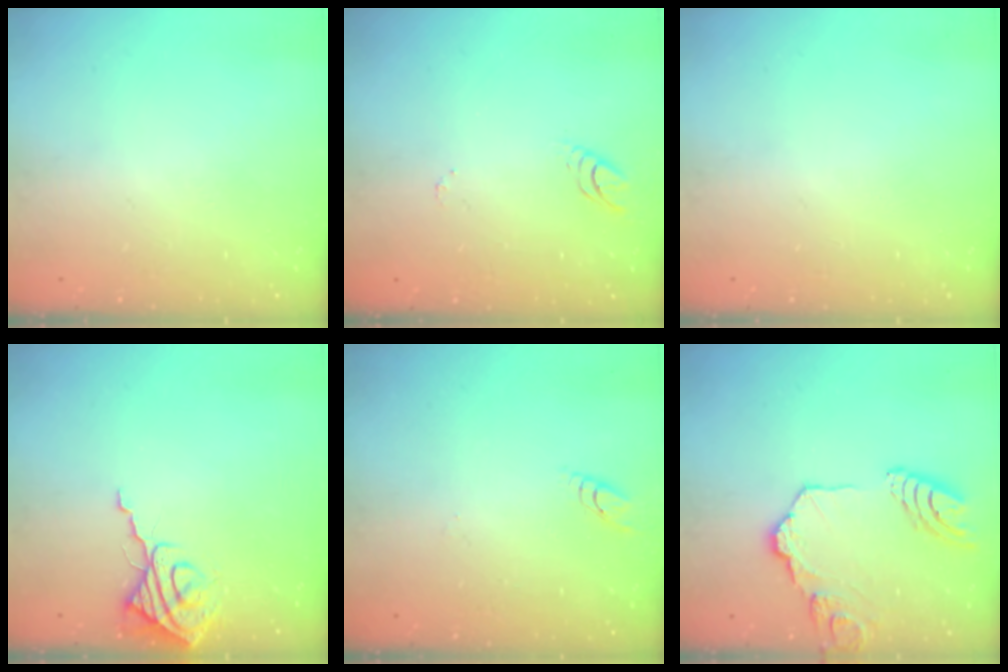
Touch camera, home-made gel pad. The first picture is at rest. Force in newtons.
{"total": 3.3, "press": 3.3, "slide": 0.4}
{"total": 0.0}
{"total": 8.2, "press": 8.2, "slide": 0.5}
{"total": 2.8, "press": 2.8, "slide": 0.2}
{"total": 15.3, "press": 15.2, "slide": 1.6}